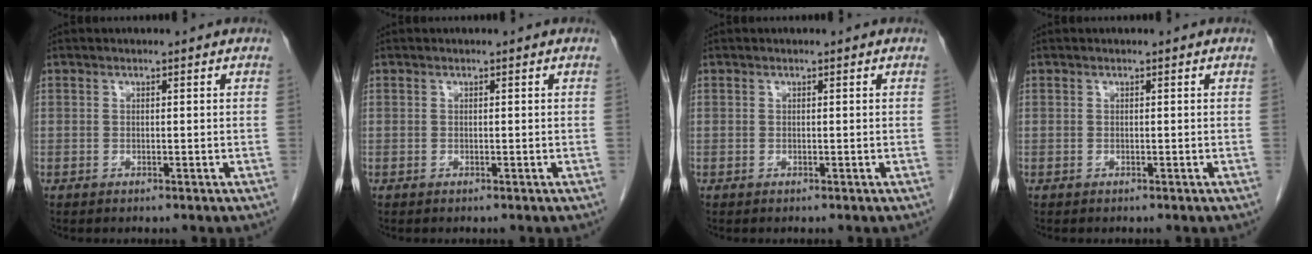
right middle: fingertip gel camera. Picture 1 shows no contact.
{"total": 0.0}
{"total": 0.0}
{"total": 0.0}